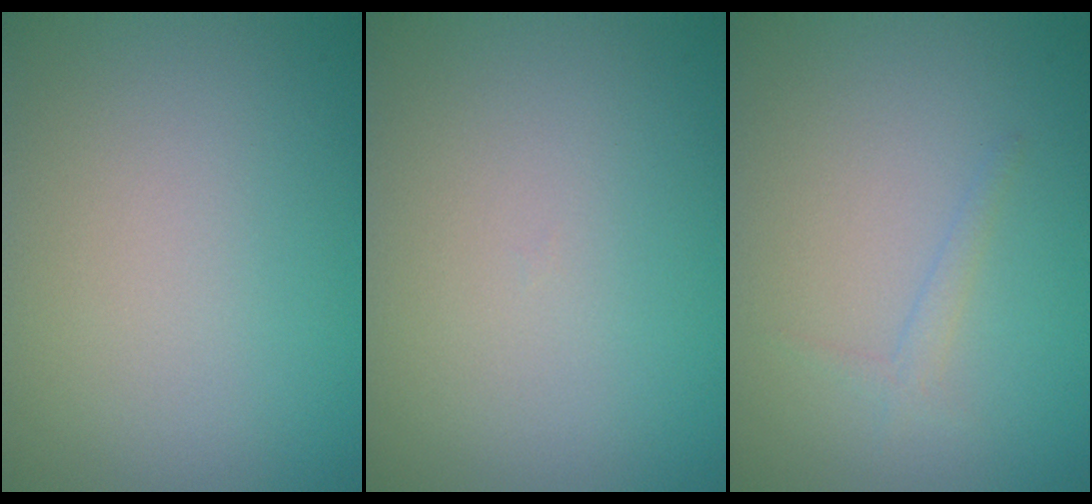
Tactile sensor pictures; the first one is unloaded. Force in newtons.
{"total": 0.0}
{"total": 1.0, "press": 1.0, "slide": 0.1}